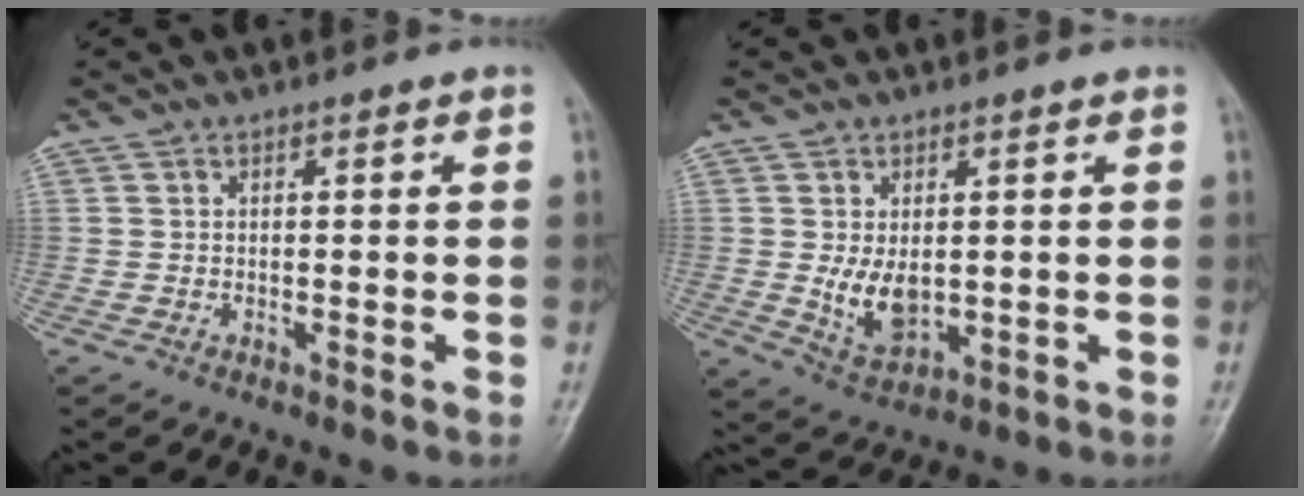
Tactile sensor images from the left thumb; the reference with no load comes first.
{"total": 6.3, "force": [0.4, 3.8, 4.9], "torque": [-0.075, -0.017, 0.023]}